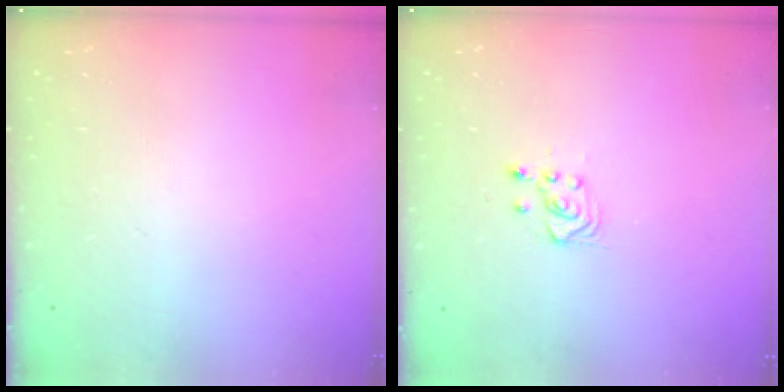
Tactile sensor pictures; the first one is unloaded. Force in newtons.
{"total": 3.0, "press": 2.8, "slide": 1.0}